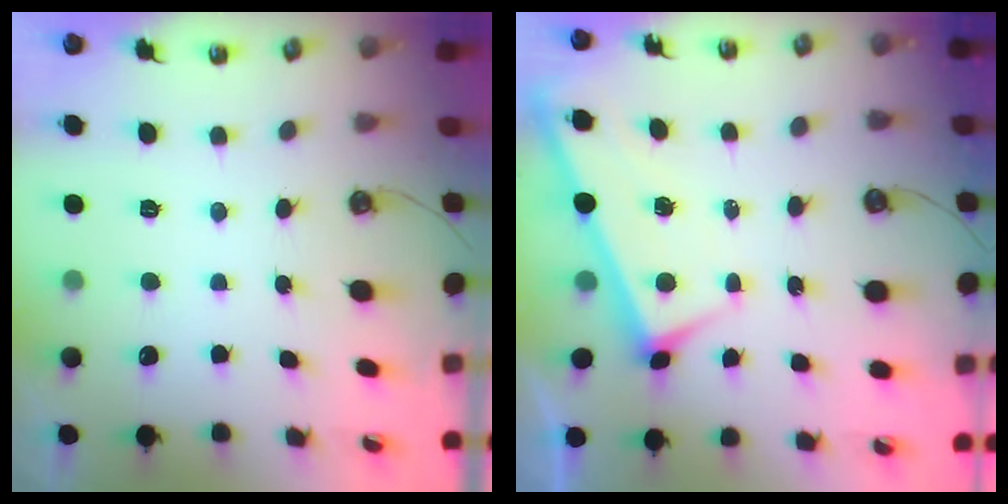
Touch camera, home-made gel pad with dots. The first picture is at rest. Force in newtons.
{"total": 2.7, "press": 2.7, "slide": 0.3}